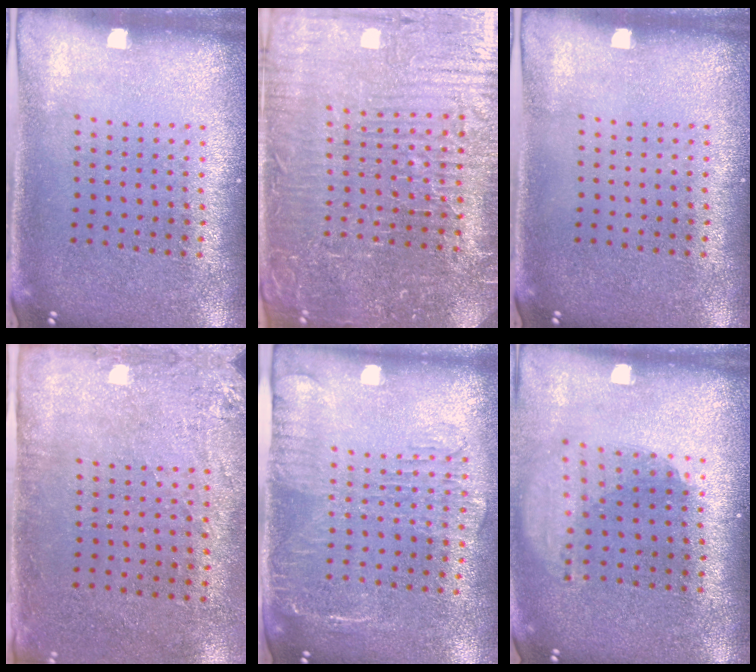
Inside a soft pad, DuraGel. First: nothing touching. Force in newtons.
{"total": 5.5, "press": 5.1, "slide": 2.0}
{"total": 0.0}
{"total": 2.8, "press": 2.3, "slide": 1.6}
{"total": 1.9, "press": 1.6, "slide": 1.1}
{"total": 1.8, "press": 1.4, "slide": 1.2}